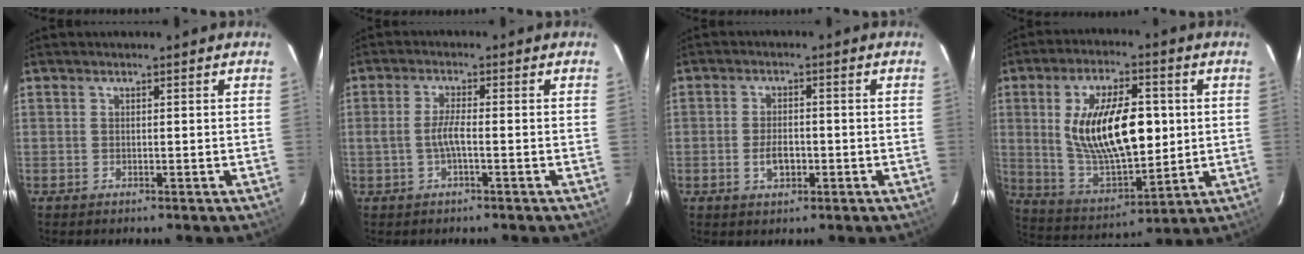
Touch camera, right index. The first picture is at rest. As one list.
[{"total": 3.3, "force": [-0.9, 0.2, 3.2], "torque": [-0.065, 0.002, -0.017]}, {"total": 4.1, "force": [-1.3, 2.3, 3.2], "torque": [-0.063, 0.000, -0.020]}, {"total": 19.3, "force": [2.5, 8.8, 17.0], "torque": [-0.312, -0.002, 0.061]}]